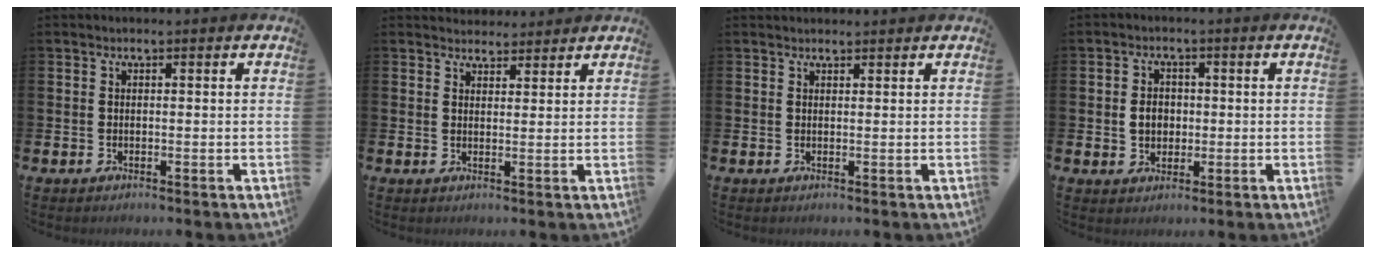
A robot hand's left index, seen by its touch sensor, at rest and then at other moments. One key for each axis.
{"total": 3.1, "fx": 2.9, "fy": 0.9, "fz": -0.3, "tx": 0.012, "ty": -0.016, "tz": 0.052}
{"total": 1.1, "fx": 1.0, "fy": 0.3, "fz": 0.0, "tx": 0.010, "ty": 0.001, "tz": 0.017}
{"total": 3.3, "fx": 0.1, "fy": 2.8, "fz": 1.7, "tx": -0.022, "ty": 0.004, "tz": -0.006}